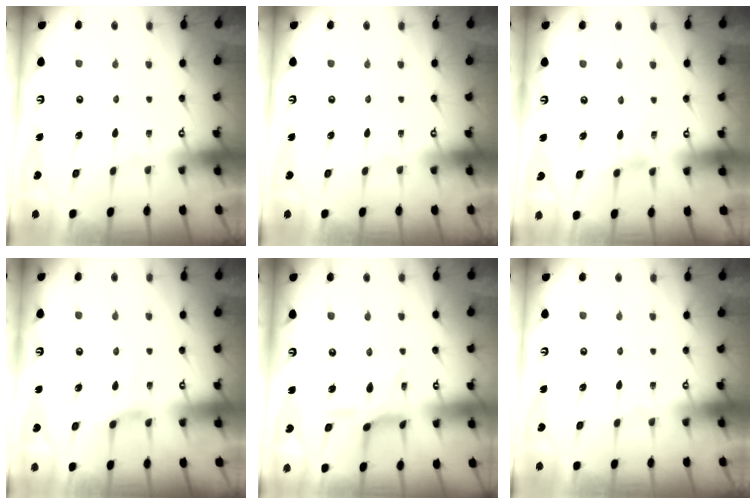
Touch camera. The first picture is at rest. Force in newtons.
{"total": 0.0}
{"total": 2.1, "press": 2.1, "slide": 0.4}
{"total": 2.9, "press": 2.9, "slide": 0.5}
{"total": 9.2, "press": 9.2, "slide": 0.7}
{"total": 0.0}